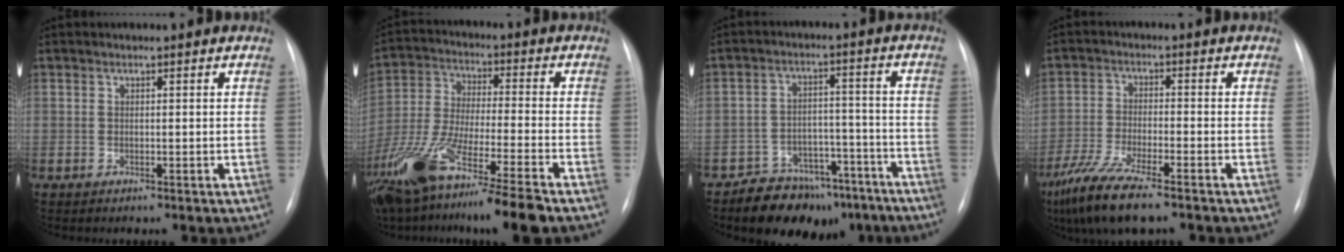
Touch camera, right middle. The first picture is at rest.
{"total": 18.4, "force": [-13.1, 0.4, 12.9], "torque": [-0.251, -0.053, -0.236]}
{"total": 12.2, "force": [-9.6, 6.4, 4.0], "torque": [-0.033, 0.042, -0.139]}
{"total": 10.3, "force": [-7.5, 1.4, 6.9], "torque": [-0.135, -0.029, -0.134]}